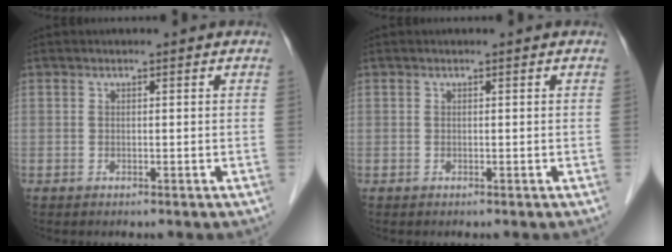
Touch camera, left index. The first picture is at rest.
{"total": 0.0}